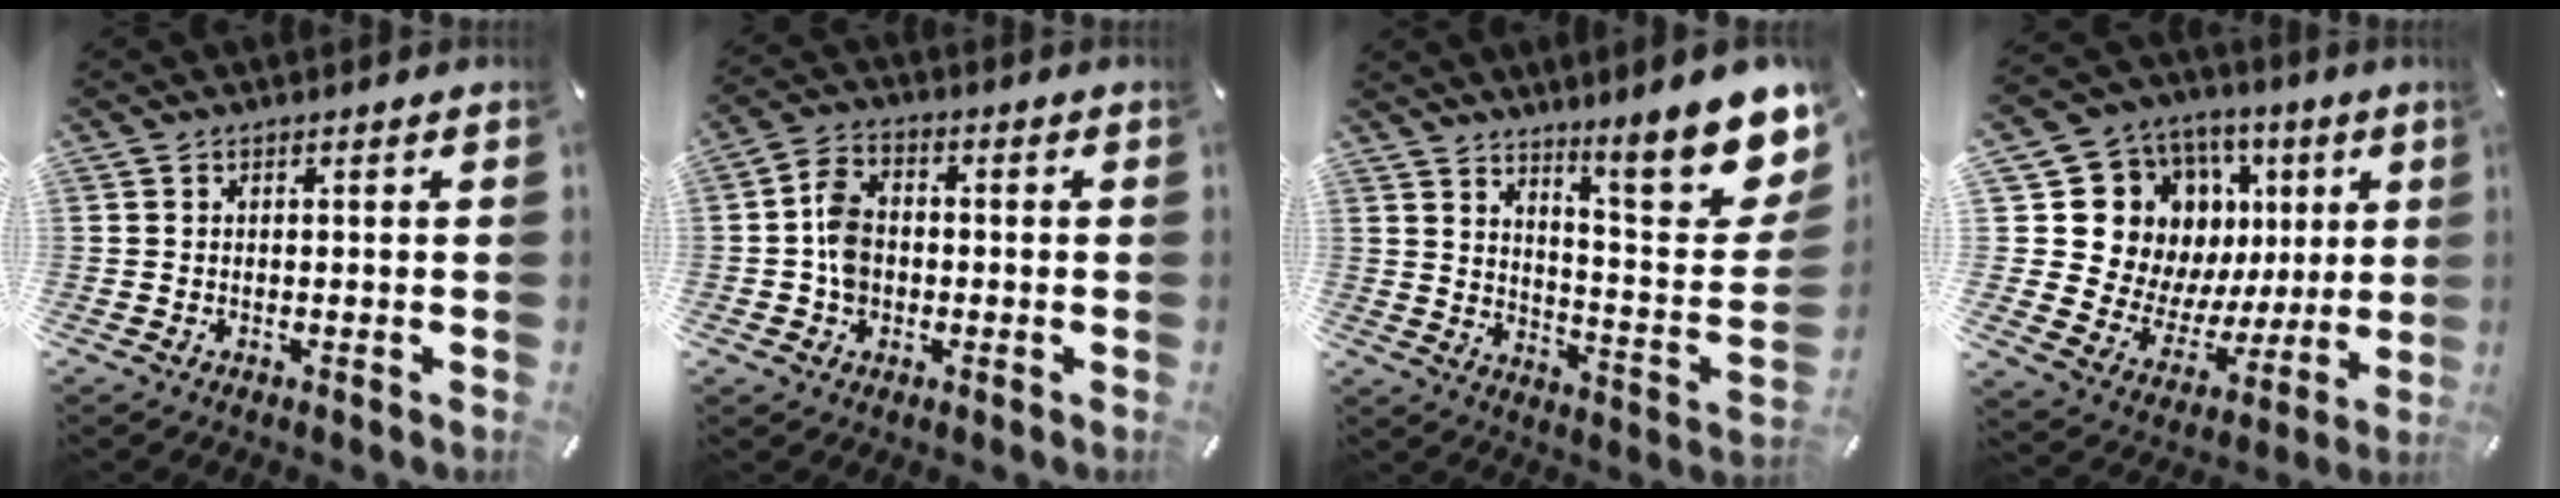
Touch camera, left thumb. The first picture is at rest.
{"total": 6.8, "force": [-0.9, 5.5, 4.0], "torque": [-0.085, 0.012, -0.013]}
{"total": 17.4, "force": [12.1, 4.7, 11.6], "torque": [-0.157, -0.105, 0.195]}
{"total": 16.6, "force": [6.3, 14.1, 6.2], "torque": [-0.113, -0.054, 0.143]}